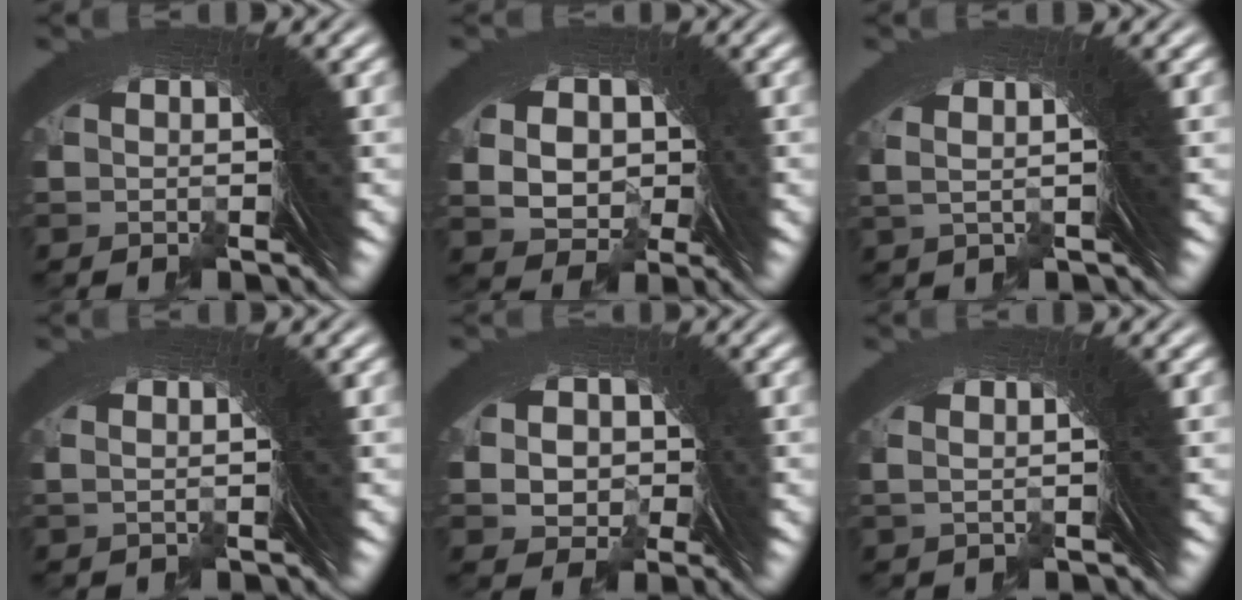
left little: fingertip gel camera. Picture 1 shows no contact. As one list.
[{"total": 6.9, "force": [0.3, 5.8, 3.7], "torque": [-0.082, -0.025, 0.014]}, {"total": 3.1, "force": [1.6, 0.7, 2.5], "torque": [-0.044, 0.008, 0.023]}, {"total": 1.4, "force": [0.7, -0.3, 1.2], "torque": [-0.016, 0.008, 0.011]}, {"total": 5.2, "force": [0.2, 4.6, 2.4], "torque": [-0.059, -0.018, 0.007]}, {"total": 2.0, "force": [1.0, 0.1, 1.7], "torque": [-0.027, 0.009, 0.015]}]